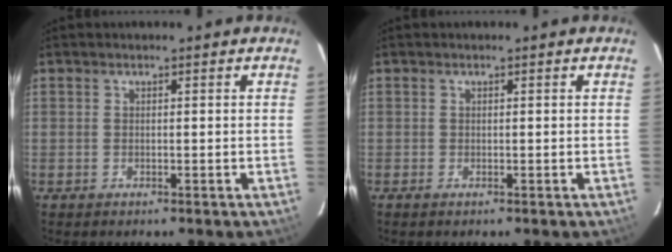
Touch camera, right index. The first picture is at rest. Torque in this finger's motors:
{"motor_torque": [0.05, 0.11, 0.07, 0.00]}